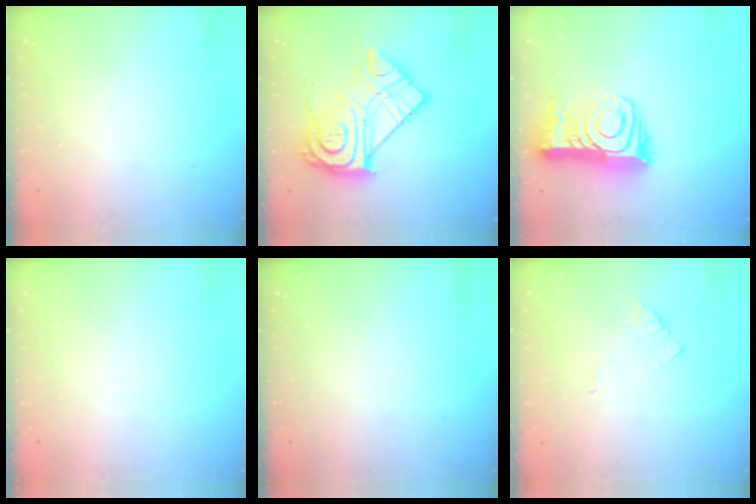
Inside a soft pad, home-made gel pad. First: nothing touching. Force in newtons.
{"total": 20.7, "press": 20.6, "slide": 1.9}
{"total": 16.4, "press": 16.3, "slide": 1.5}
{"total": 0.0}
{"total": 0.0}
{"total": 2.7, "press": 2.7, "slide": 0.4}